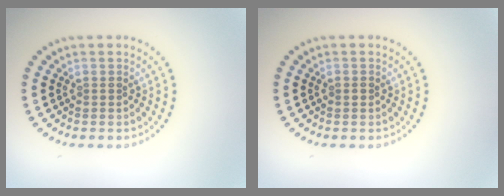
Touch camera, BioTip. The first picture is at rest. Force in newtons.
{"total": 0.7, "press": 0.6, "slide": 0.1}